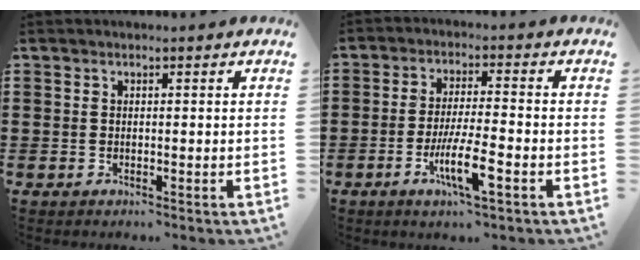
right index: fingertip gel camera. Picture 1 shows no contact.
{"total": 7.3, "force": [-3.2, 1.2, 6.5], "torque": [-0.124, -0.010, -0.058]}